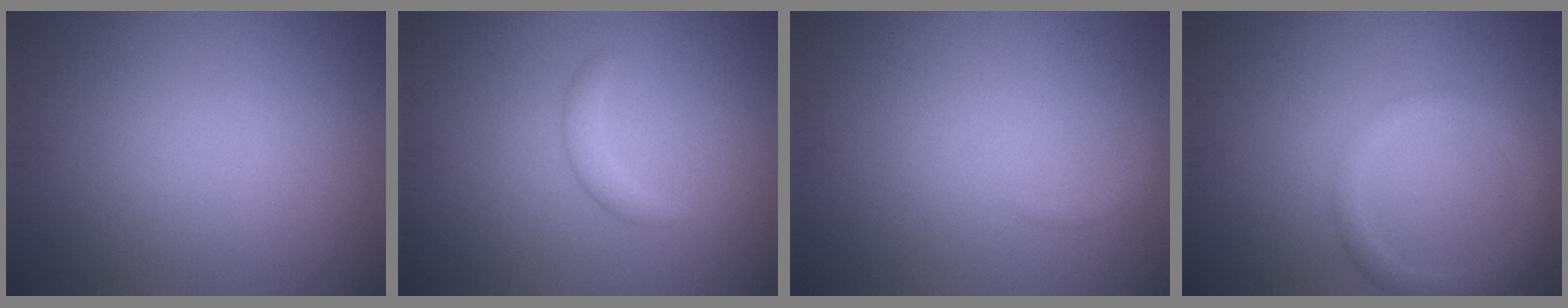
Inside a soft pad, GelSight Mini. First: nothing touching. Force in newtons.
{"total": 1.4, "press": 1.4, "slide": 0.0}
{"total": 0.8, "press": 0.8, "slide": 0.0}
{"total": 2.7, "press": 2.7, "slide": 0.1}